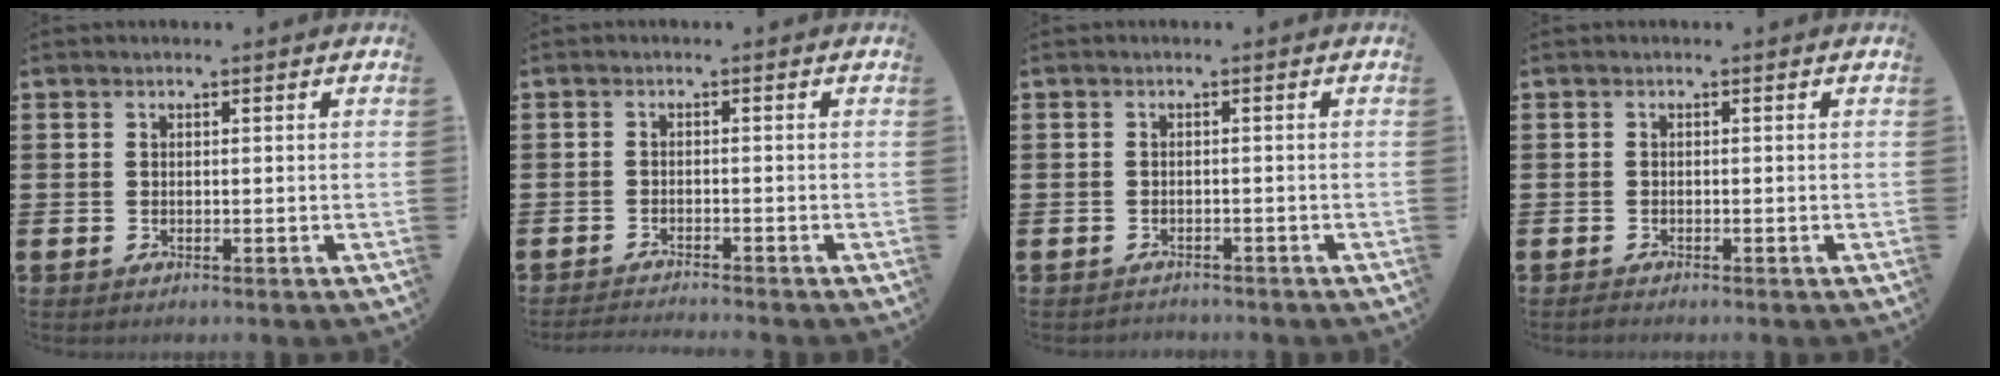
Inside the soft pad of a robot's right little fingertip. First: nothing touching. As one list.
[{"total": 1.3, "force": [-1.3, -0.2, 0.1], "torque": [-0.002, 0.001, -0.026]}, {"total": 0.8, "force": [-0.8, 0.1, -0.1], "torque": [0.001, -0.003, -0.017]}, {"total": 0.5, "force": [-0.5, 0.0, 0.1], "torque": [-0.002, -0.003, -0.010]}]